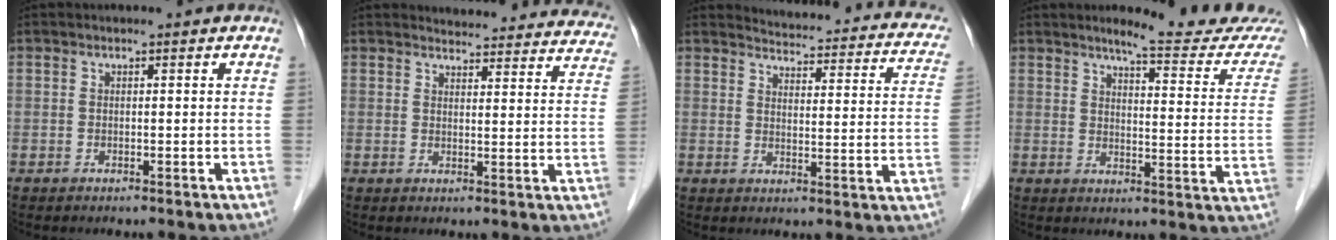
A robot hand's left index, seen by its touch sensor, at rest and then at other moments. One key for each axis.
{"total": 20.1, "fx": 19.3, "fy": 4.1, "fz": 3.7, "tx": -0.031, "ty": -0.059, "tz": 0.201}
{"total": 17.3, "fx": 15.5, "fy": 4.2, "fz": 6.3, "tx": -0.060, "ty": -0.033, "tz": 0.155}
{"total": 13.9, "fx": 12.9, "fy": 0.0, "fz": 5.1, "tx": -0.059, "ty": -0.067, "tz": 0.141}